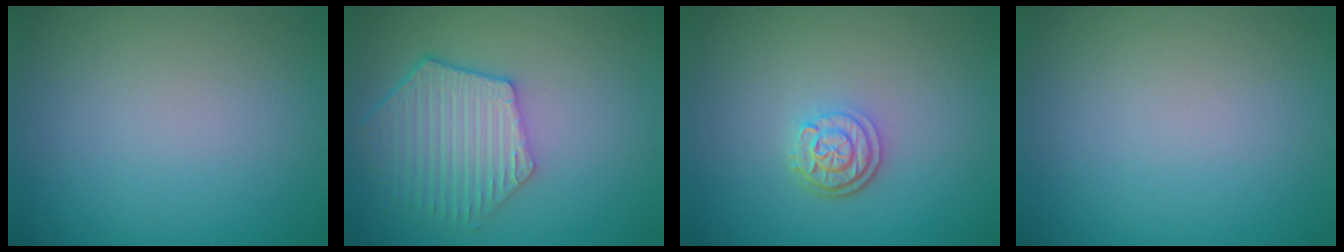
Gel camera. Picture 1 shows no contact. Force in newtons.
{"total": 6.0, "press": 5.2, "slide": 3.0}
{"total": 2.8, "press": 2.3, "slide": 1.6}
{"total": 0.0}